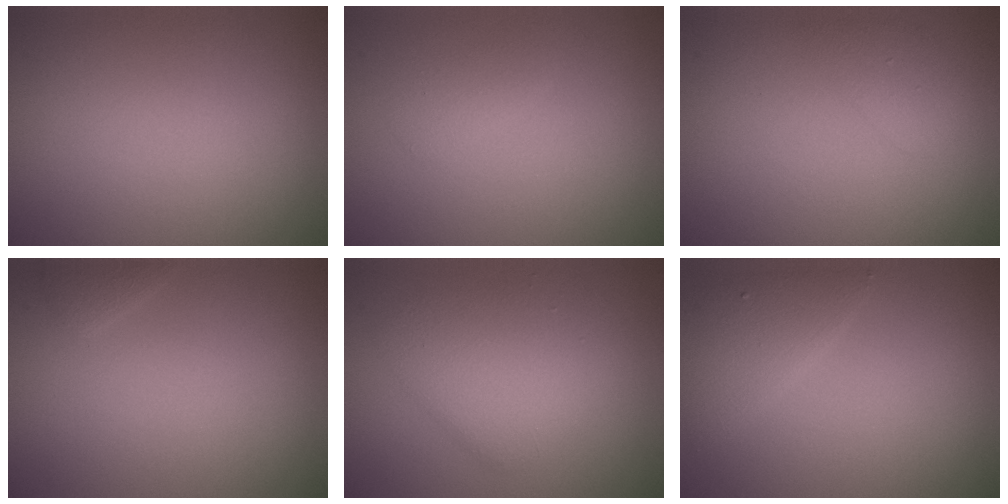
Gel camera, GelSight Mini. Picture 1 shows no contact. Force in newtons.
{"total": 0.9, "press": 0.9, "slide": 0.0}
{"total": 1.4, "press": 1.4, "slide": 0.2}
{"total": 0.7, "press": 0.7, "slide": 0.1}
{"total": 3.5, "press": 3.5, "slide": 0.3}
{"total": 2.6, "press": 2.6, "slide": 0.1}